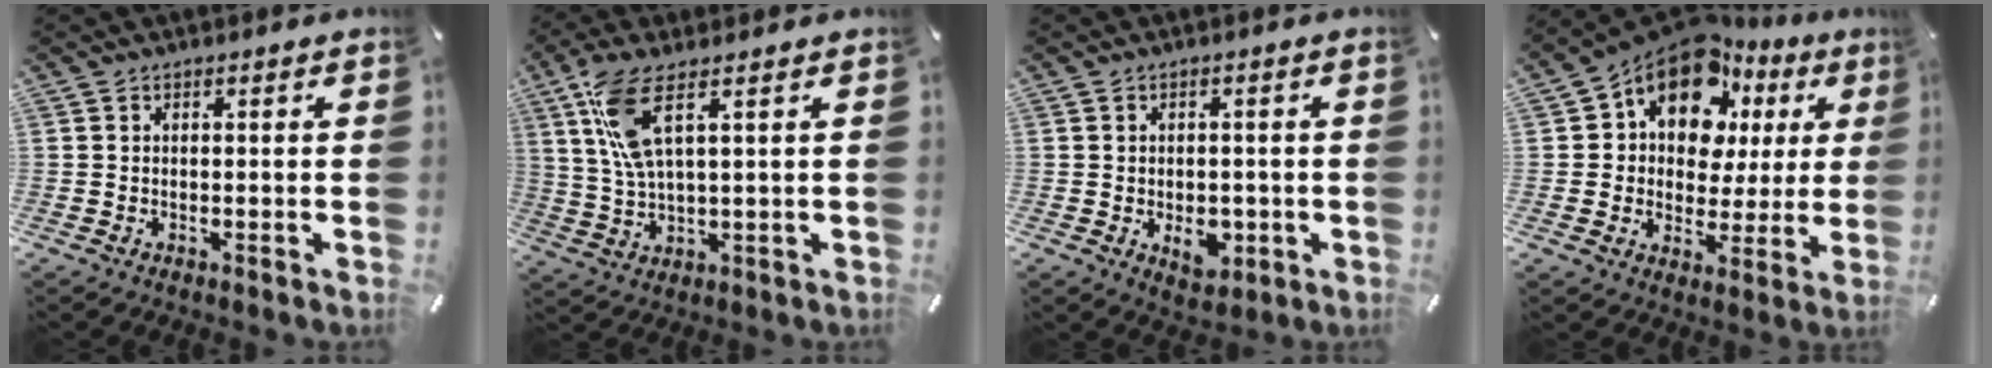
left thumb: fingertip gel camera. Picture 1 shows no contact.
{"total": 10.0, "force": [4.3, 3.2, 8.4], "torque": [-0.184, -0.002, 0.077]}
{"total": 5.3, "force": [-1.4, 3.8, 3.5], "torque": [-0.038, -0.004, -0.025]}
{"total": 15.5, "force": [9.2, 9.7, 7.8], "torque": [-0.150, -0.053, 0.167]}